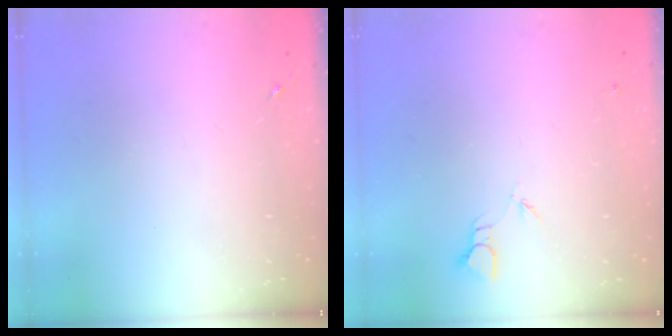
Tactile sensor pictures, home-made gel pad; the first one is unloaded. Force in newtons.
{"total": 2.3, "press": 2.3, "slide": 0.1}